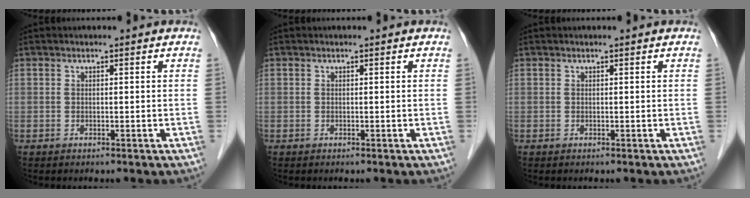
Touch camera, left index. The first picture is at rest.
{"total": 0.0}
{"total": 0.0}